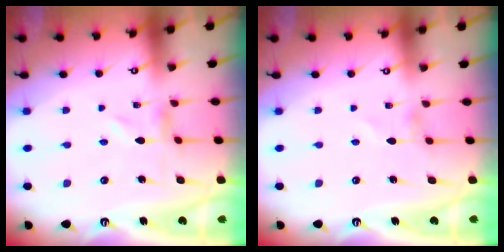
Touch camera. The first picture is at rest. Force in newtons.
{"total": 0.8, "press": 0.7, "slide": 0.3}